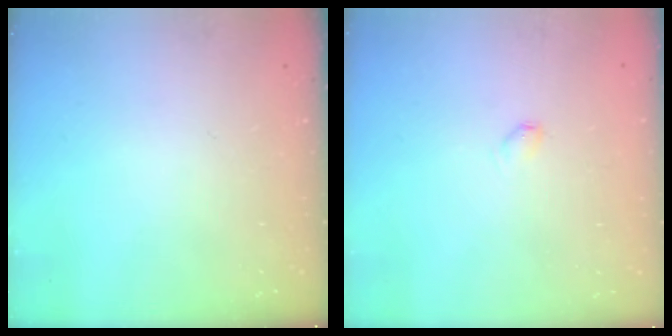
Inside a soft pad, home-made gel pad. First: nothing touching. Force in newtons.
{"total": 2.7, "press": 2.7, "slide": 0.4}